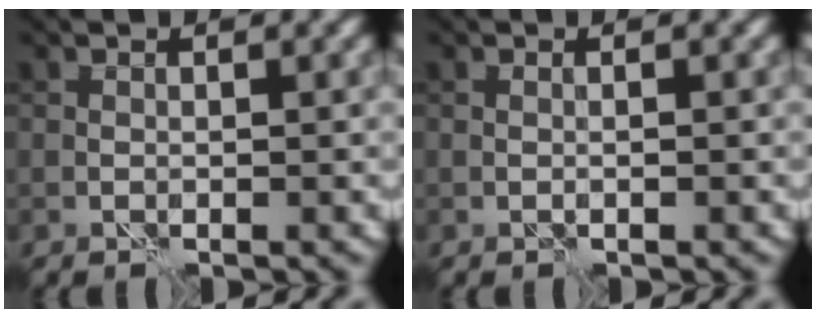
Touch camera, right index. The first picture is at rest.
{"total": 0.0}